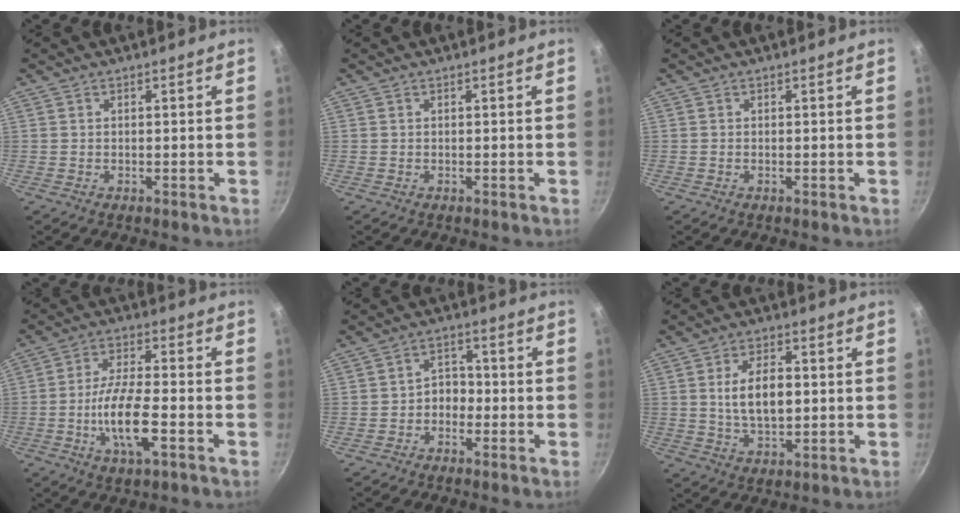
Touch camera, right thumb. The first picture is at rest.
{"total": 0.0}
{"total": 0.0}
{"total": 11.0, "force": [-3.3, 3.5, 9.8], "torque": [-0.193, 0.014, -0.063]}
{"total": 4.2, "force": [-1.5, 3.3, 2.3], "torque": [-0.010, 0.023, -0.036]}
{"total": 8.8, "force": [0.8, 4.8, 7.4], "torque": [-0.120, -0.001, 0.019]}